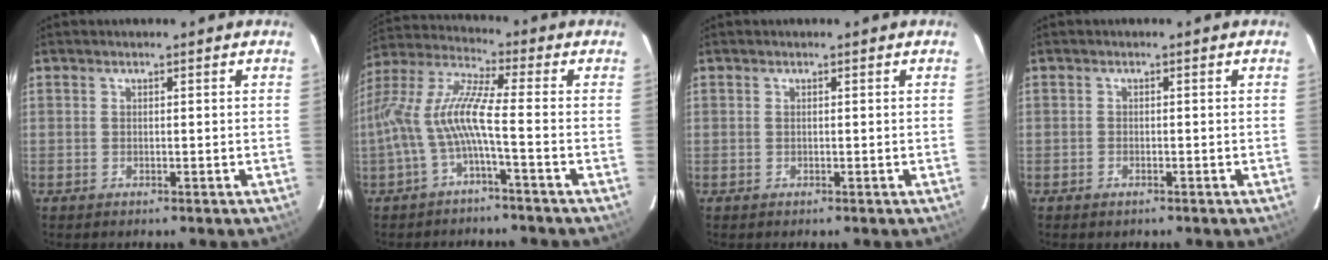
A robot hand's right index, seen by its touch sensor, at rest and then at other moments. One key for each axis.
{"total": 10.6, "fx": -3.5, "fy": 0.9, "fz": 9.9, "tx": -0.216, "ty": 0.008, "tz": -0.070}
{"total": 0.0}
{"total": 1.0, "fx": -0.7, "fy": 0.7, "fz": 0.3, "tx": -0.007, "ty": 0.000, "tz": -0.012}